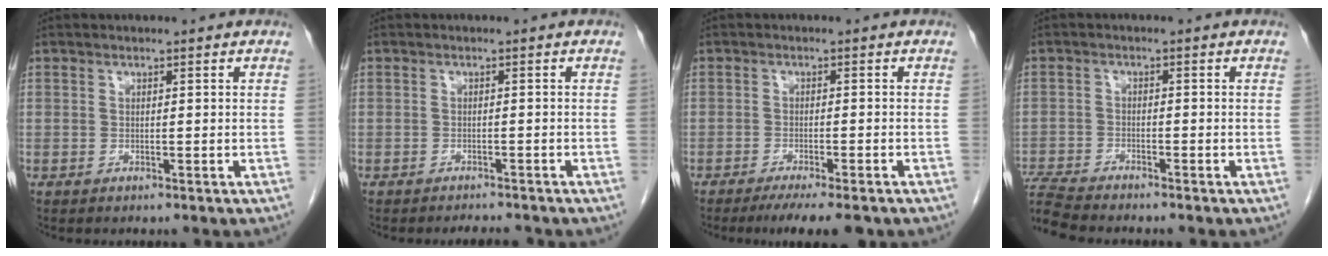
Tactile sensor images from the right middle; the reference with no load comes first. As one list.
[{"total": 2.3, "force": [-2.3, 0.3, 0.4], "torque": [-0.007, -0.006, -0.030]}, {"total": 7.7, "force": [-6.1, 0.9, 4.6], "torque": [-0.054, -0.012, -0.090]}, {"total": 7.1, "force": [-6.8, 0.0, 2.1], "torque": [-0.043, -0.016, -0.124]}]